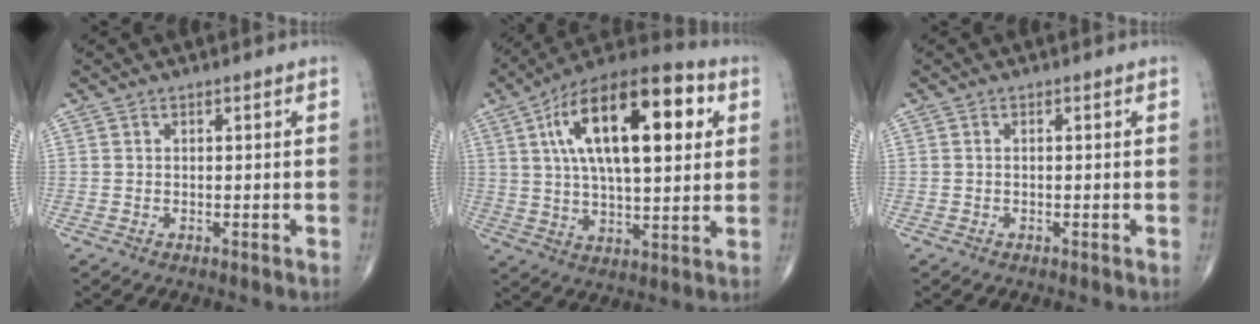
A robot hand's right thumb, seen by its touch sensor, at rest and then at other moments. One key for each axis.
{"total": 23.9, "fx": 7.0, "fy": 10.2, "fz": 20.5, "tx": -0.327, "ty": 0.011, "tz": 0.107}
{"total": 0.0}